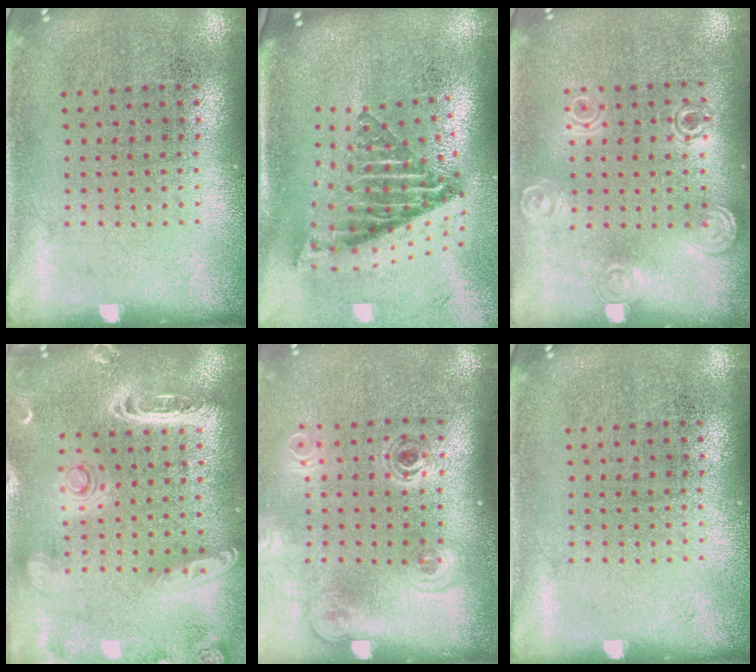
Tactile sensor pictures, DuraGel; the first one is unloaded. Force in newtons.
{"total": 2.6, "press": 1.7, "slide": 1.9}
{"total": 1.3, "press": 1.2, "slide": 0.4}
{"total": 3.0, "press": 2.5, "slide": 1.6}
{"total": 1.9, "press": 1.3, "slide": 1.4}
{"total": 0.0}